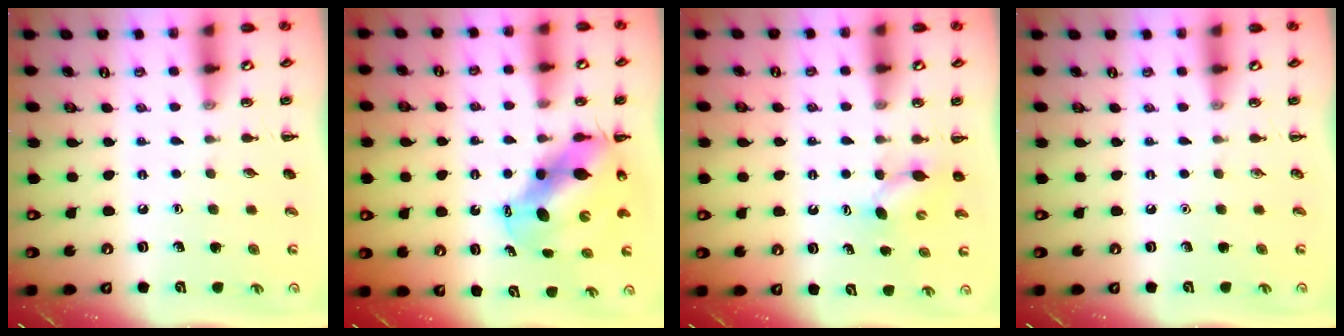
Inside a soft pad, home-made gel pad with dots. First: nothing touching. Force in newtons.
{"total": 10.2, "press": 9.9, "slide": 2.4}
{"total": 3.9, "press": 3.7, "slide": 1.2}
{"total": 0.0}